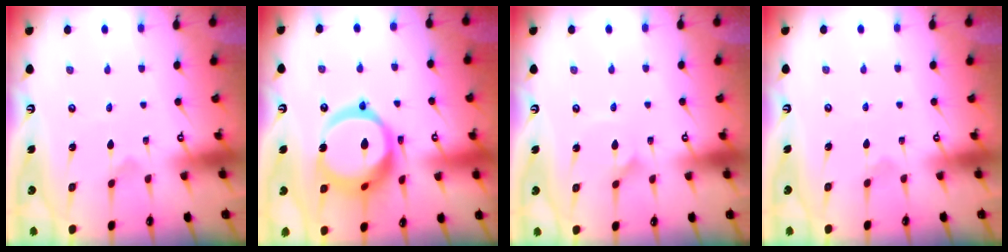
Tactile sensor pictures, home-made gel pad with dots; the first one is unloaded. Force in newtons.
{"total": 20.8, "press": 20.7, "slide": 2.4}
{"total": 1.5, "press": 1.5, "slide": 0.0}
{"total": 1.2, "press": 1.2, "slide": 0.2}